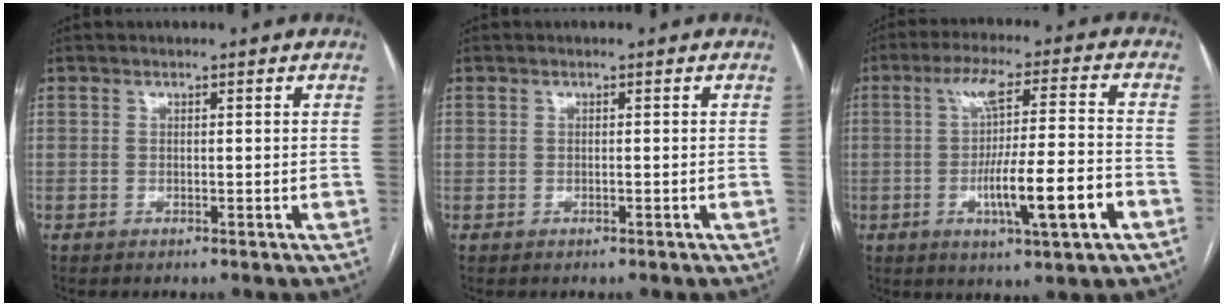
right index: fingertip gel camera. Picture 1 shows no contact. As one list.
[{"total": 0.0}, {"total": 13.2, "force": [-3.7, 0.0, 12.7], "torque": [-0.221, -0.009, -0.062]}]